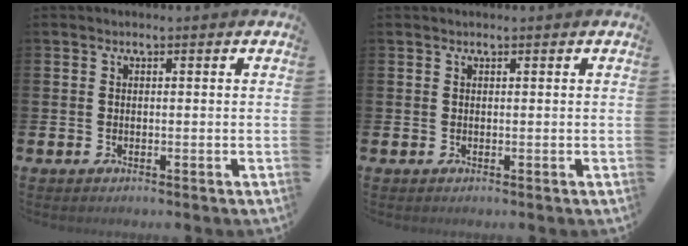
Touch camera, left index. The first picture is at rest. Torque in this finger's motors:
{"motor_torque": [-0.79, -0.51, -0.76, -0.05]}